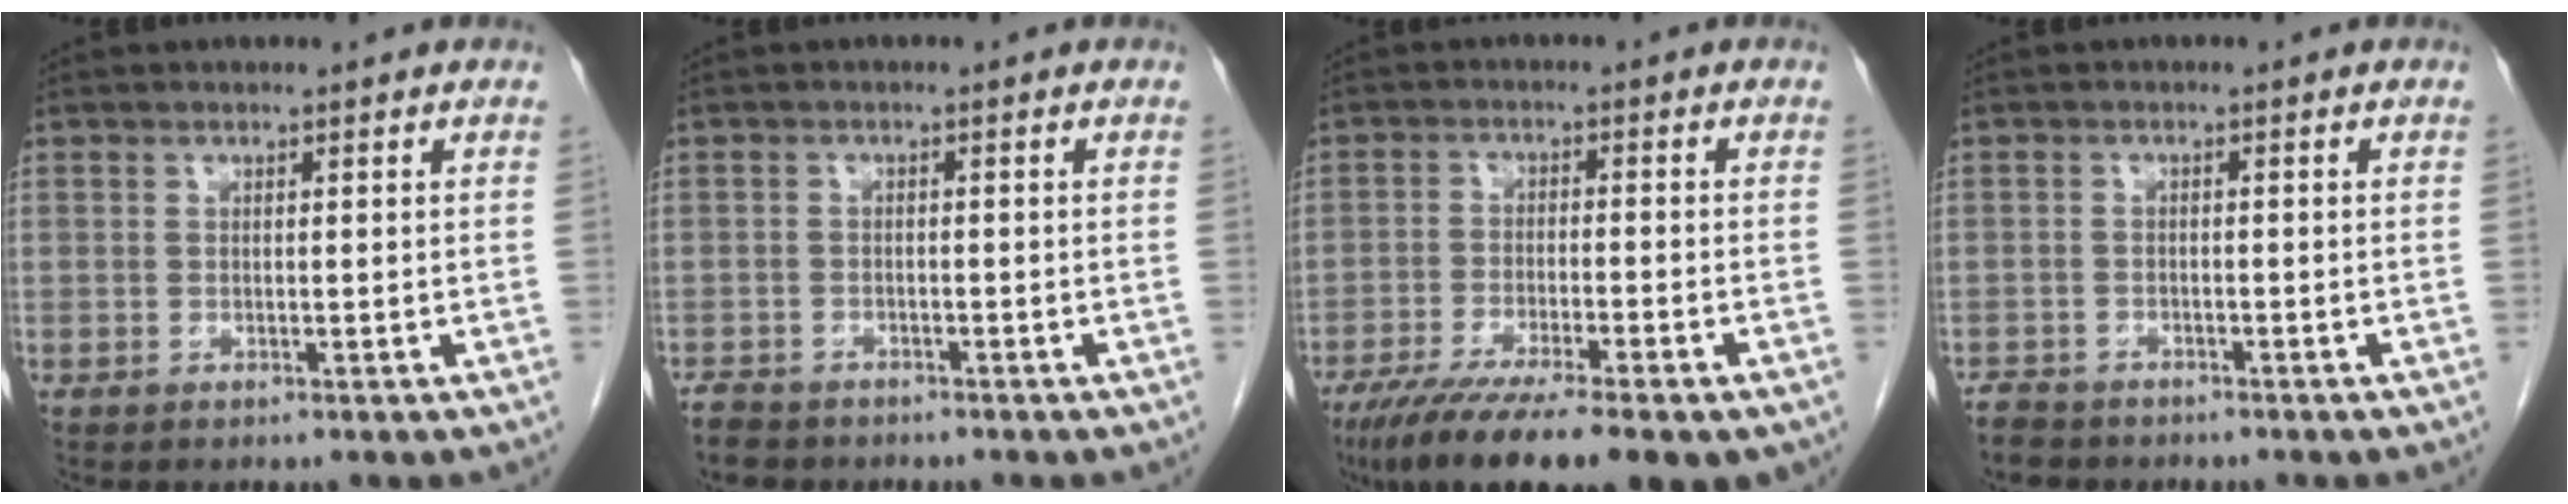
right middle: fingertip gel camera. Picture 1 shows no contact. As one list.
[{"total": 3.6, "force": [-3.2, 1.6, 0.7], "torque": [-0.016, -0.003, -0.052]}, {"total": 17.1, "force": [-12.1, 3.5, 11.6], "torque": [-0.166, -0.030, -0.187]}, {"total": 3.4, "force": [-3.1, 1.3, 0.4], "torque": [-0.011, -0.004, -0.054]}]